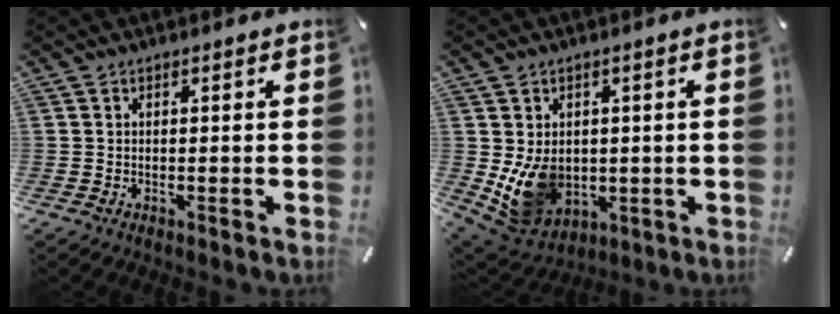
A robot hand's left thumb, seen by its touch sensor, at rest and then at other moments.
{"total": 11.3, "force": [-0.5, 9.3, 6.3], "torque": [-0.133, -0.012, -0.002]}